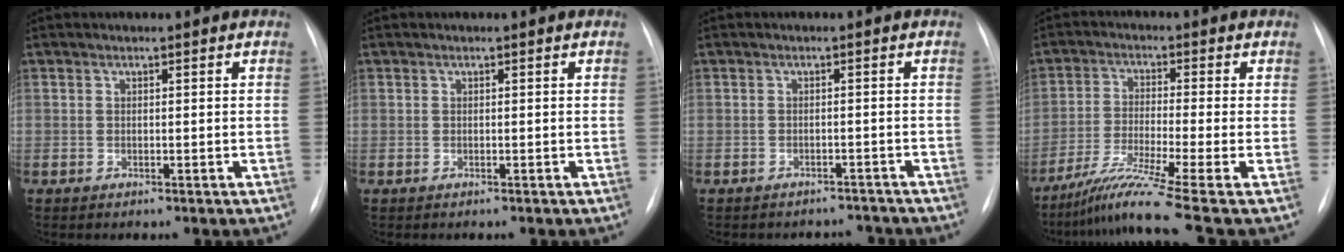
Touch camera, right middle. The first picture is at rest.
{"total": 0.0}
{"total": 5.5, "force": [-5.2, 1.9, -0.1], "torque": [0.008, 0.012, -0.057]}
{"total": 10.6, "force": [-7.5, -2.6, 7.0], "torque": [-0.136, -0.030, -0.132]}